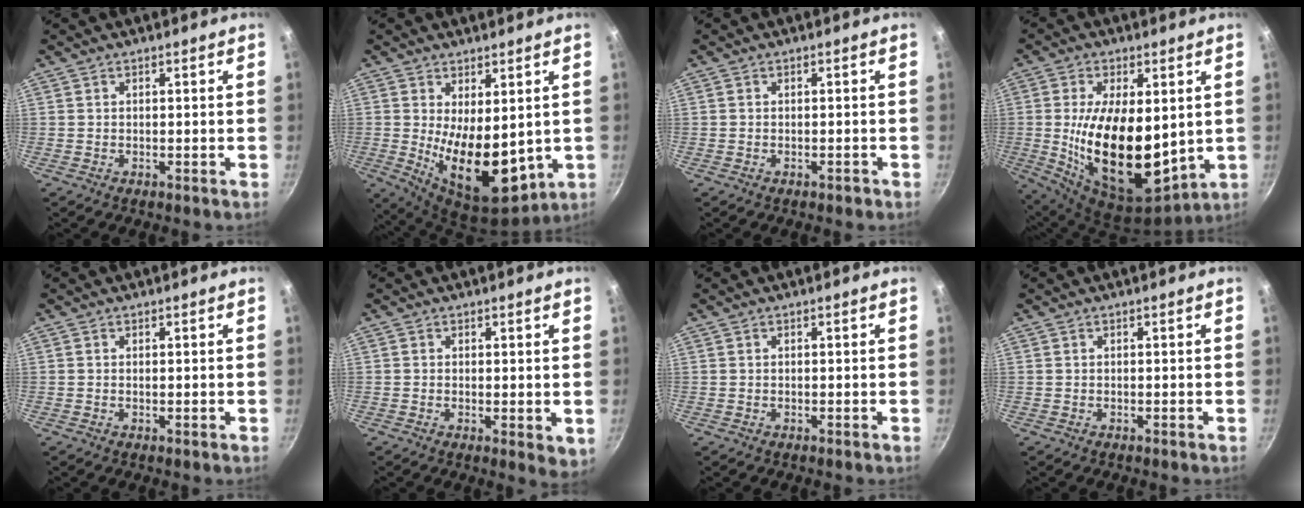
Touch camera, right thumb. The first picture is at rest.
{"total": 14.1, "force": [0.3, 7.3, 12.1], "torque": [-0.170, -0.039, 0.026]}
{"total": 0.9, "force": [-0.6, 0.5, 0.5], "torque": [-0.002, 0.010, -0.005]}
{"total": 21.0, "force": [1.1, 10.9, 17.9], "torque": [-0.306, -0.034, 0.032]}
{"total": 0.0}
{"total": 3.6, "force": [0.3, 1.6, 3.2], "torque": [-0.043, -0.010, 0.004]}
{"total": 0.0}
{"total": 0.0}